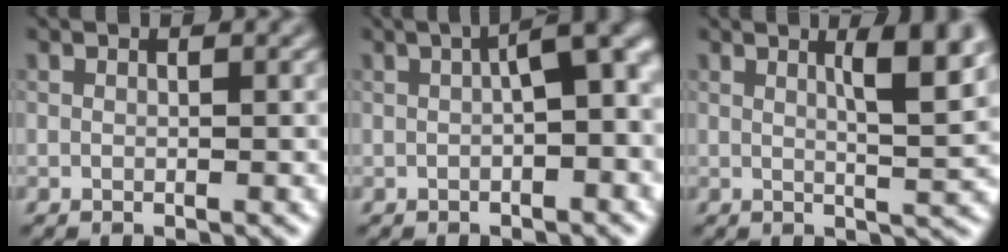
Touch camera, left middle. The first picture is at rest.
{"total": 4.9, "force": [0.4, 1.4, 4.7], "torque": [-0.056, 0.015, 0.004]}
{"total": 5.4, "force": [2.0, 1.2, 4.9], "torque": [-0.057, 0.003, 0.028]}